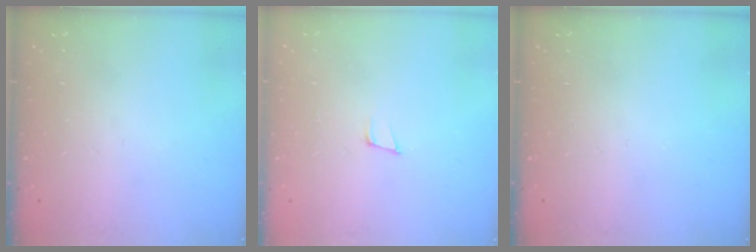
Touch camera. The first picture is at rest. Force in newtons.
{"total": 6.7, "press": 5.8, "slide": 3.2}
{"total": 0.0}